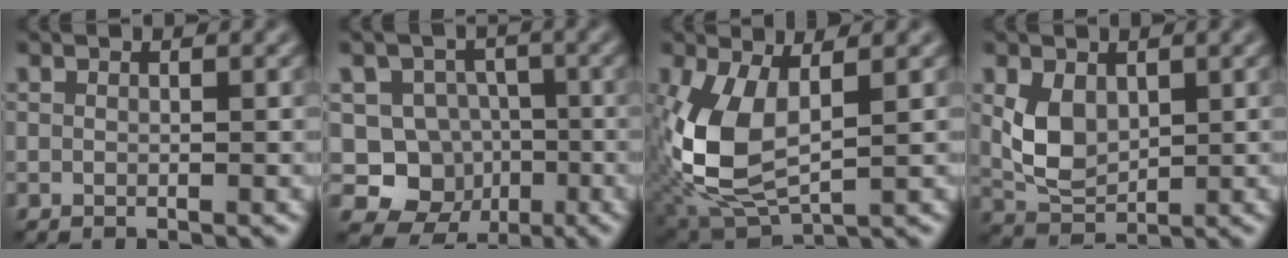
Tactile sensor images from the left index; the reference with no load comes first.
{"total": 6.7, "force": [-1.5, 6.2, 2.1], "torque": [-0.006, -0.002, -0.048]}
{"total": 8.3, "force": [0.6, 4.2, 7.1], "torque": [-0.175, -0.005, 0.014]}
{"total": 3.8, "force": [0.9, 2.6, 2.7], "torque": [-0.062, -0.004, 0.023]}